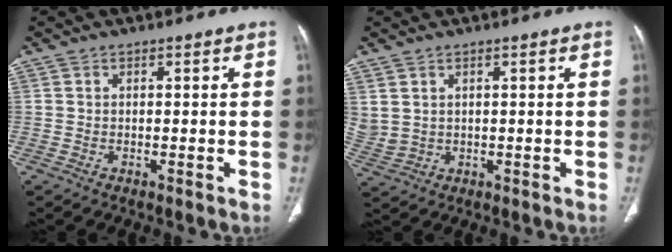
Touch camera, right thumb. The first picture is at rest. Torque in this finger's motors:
{"motor_torque": [1.02, 1.95, 0.39, -0.13, 0.46]}